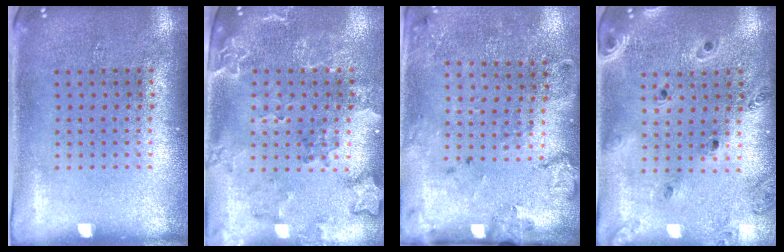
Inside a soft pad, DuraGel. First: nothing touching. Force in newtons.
{"total": 2.0, "press": 1.9, "slide": 0.7}
{"total": 2.1, "press": 1.5, "slide": 1.5}
{"total": 0.8, "press": 0.8, "slide": 0.1}